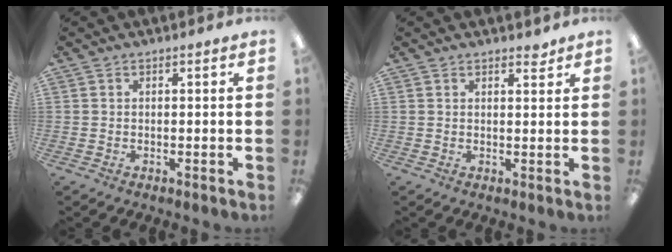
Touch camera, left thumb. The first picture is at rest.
{"total": 2.1, "force": [1.8, 0.6, 0.7], "torque": [0.001, -0.010, 0.030]}